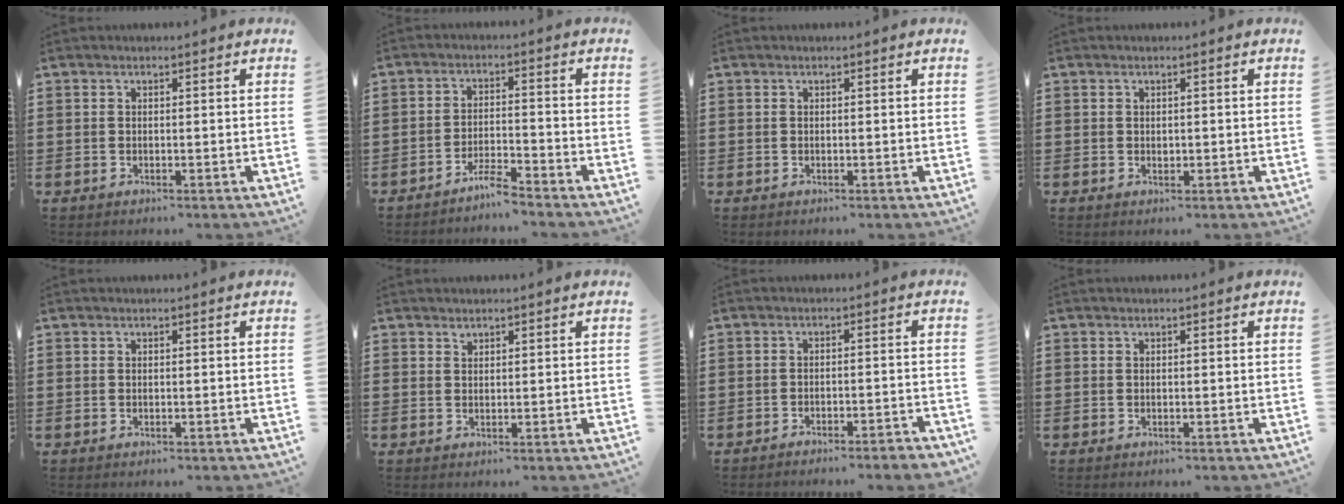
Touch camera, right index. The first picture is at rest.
{"total": 3.7, "force": [-3.4, 0.0, 1.2], "torque": [-0.032, 0.001, -0.070]}
{"total": 0.0}
{"total": 0.6, "force": [0.1, 0.5, 0.3], "torque": [-0.008, 0.002, 0.002]}
{"total": 0.0}
{"total": 0.8, "force": [0.8, 0.3, 0.0], "torque": [-0.001, 0.000, 0.016]}
{"total": 2.5, "force": [-2.5, -0.1, 0.5], "torque": [-0.011, -0.002, -0.052]}
{"total": 0.0}